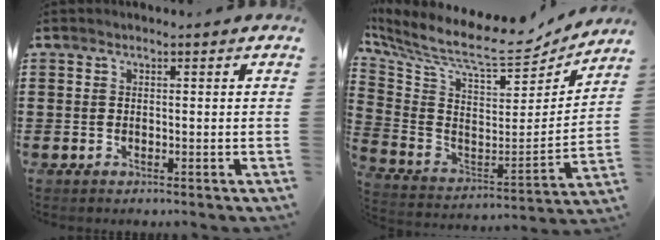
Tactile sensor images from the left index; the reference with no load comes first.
{"total": 8.9, "force": [7.7, 1.6, 4.2], "torque": [-0.111, -0.067, 0.124]}